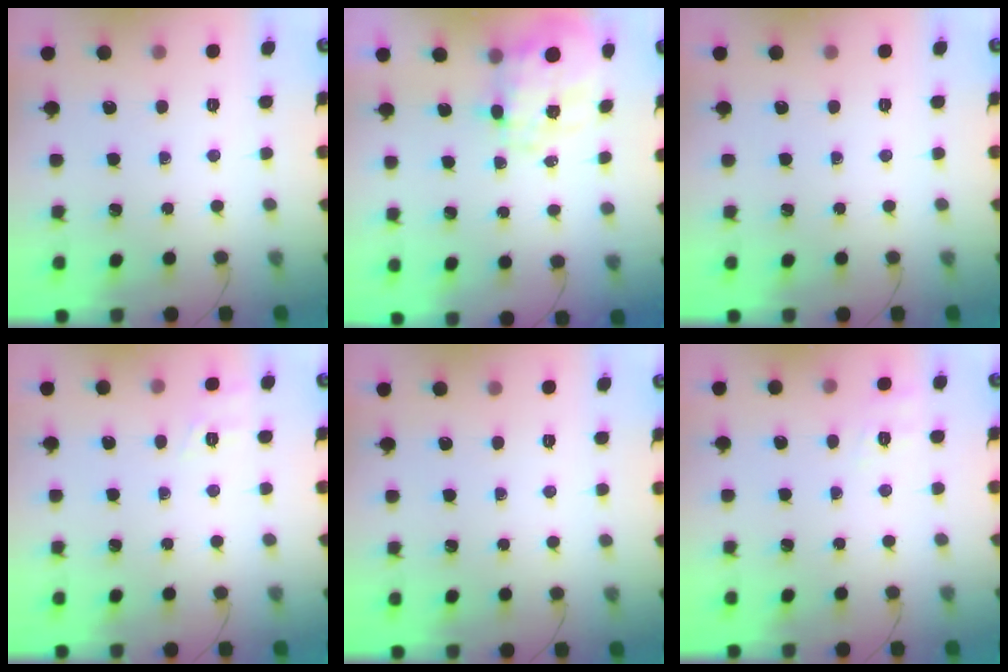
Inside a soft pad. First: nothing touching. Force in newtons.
{"total": 6.7, "press": 6.6, "slide": 1.5}
{"total": 0.0}
{"total": 1.9, "press": 0.9, "slide": 1.7}
{"total": 0.0}
{"total": 5.9, "press": 5.4, "slide": 2.3}